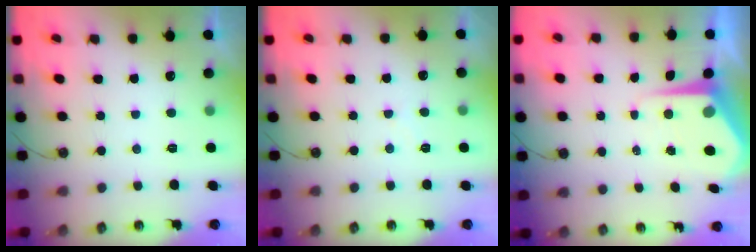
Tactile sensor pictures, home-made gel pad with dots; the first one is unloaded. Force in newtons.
{"total": 3.6, "press": 3.6, "slide": 0.6}
{"total": 8.2, "press": 8.2, "slide": 0.9}